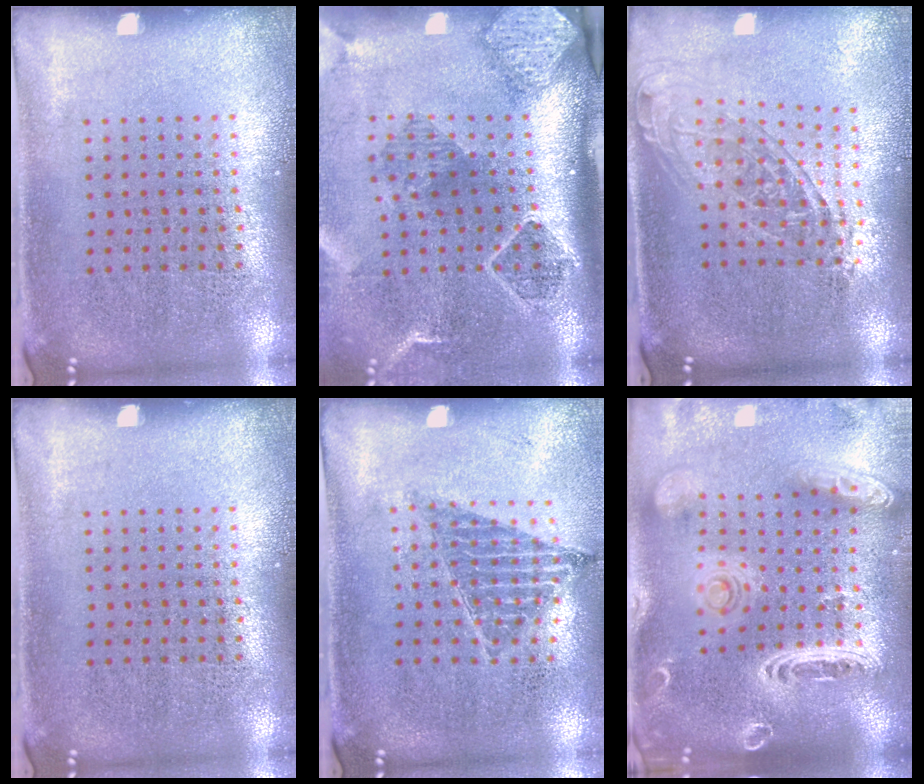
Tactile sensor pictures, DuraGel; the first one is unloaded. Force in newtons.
{"total": 2.7, "press": 1.9, "slide": 2.0}
{"total": 1.5, "press": 1.3, "slide": 0.8}
{"total": 0.0}
{"total": 0.9, "press": 0.9, "slide": 0.1}
{"total": 3.5, "press": 2.8, "slide": 2.1}